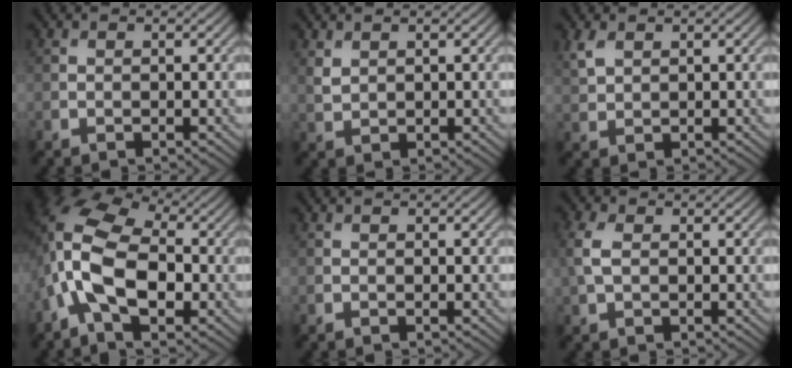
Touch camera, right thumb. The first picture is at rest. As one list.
[{"total": 1.6, "force": [1.1, 0.9, 0.8], "torque": [-0.026, -0.003, 0.027]}, {"total": 2.7, "force": [1.6, 1.5, 1.6], "torque": [-0.046, 0.002, 0.039]}, {"total": 13.9, "force": [-2.5, 8.1, 11.1], "torque": [-0.256, -0.002, -0.063]}, {"total": 0.0}, {"total": 3.5, "force": [0.4, 2.2, 2.7], "torque": [-0.085, 0.006, 0.006]}]